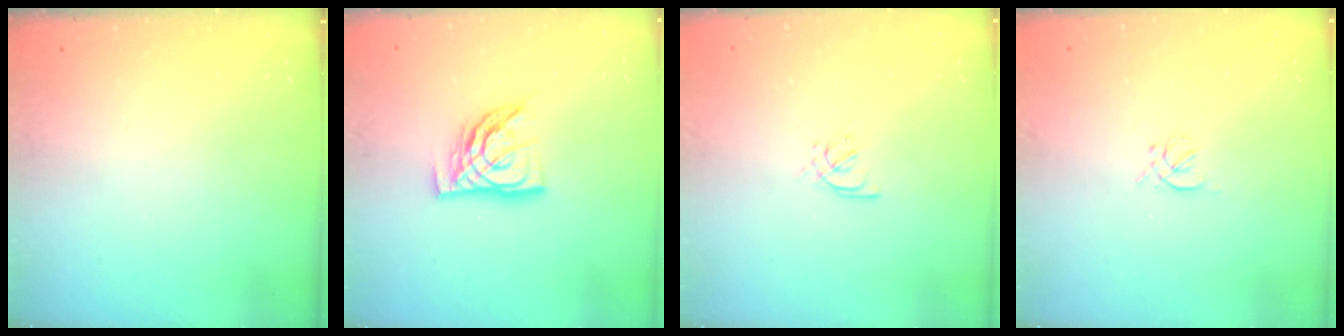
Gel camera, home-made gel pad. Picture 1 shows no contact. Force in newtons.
{"total": 11.3, "press": 11.2, "slide": 1.4}
{"total": 2.4, "press": 2.4, "slide": 0.6}
{"total": 1.0, "press": 0.9, "slide": 0.4}